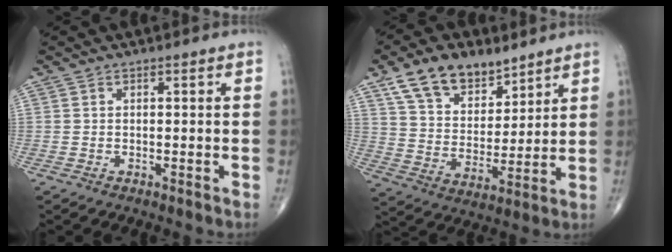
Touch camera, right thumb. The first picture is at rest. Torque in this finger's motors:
{"motor_torque": [-1.29, 2.16, 0.87, 0.76, 0.11]}